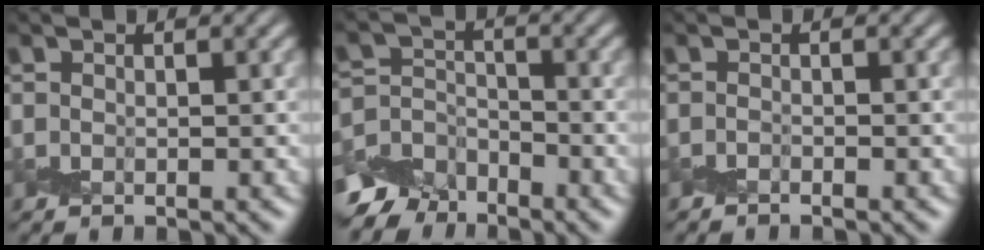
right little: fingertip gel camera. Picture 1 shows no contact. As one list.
[{"total": 5.4, "force": [-4.4, 2.9, 0.9], "torque": [-0.005, -0.006, -0.083]}, {"total": 0.7, "force": [-0.7, -0.2, -0.1], "torque": [0.003, 0.002, -0.016]}]